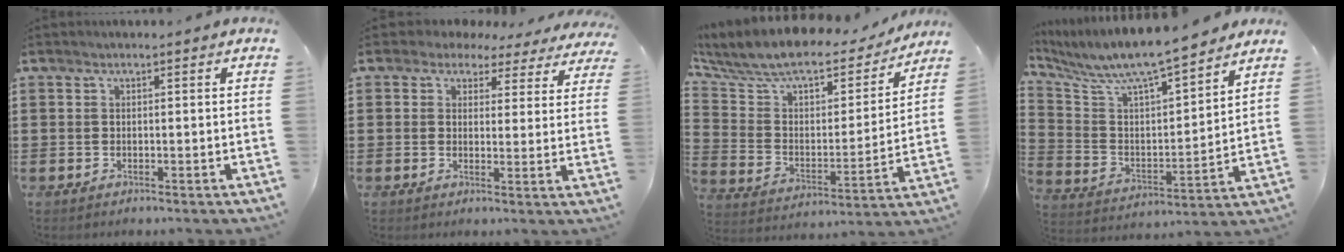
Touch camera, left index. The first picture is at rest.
{"total": 3.2, "force": [2.5, 1.8, 0.7], "torque": [-0.031, -0.007, 0.042]}
{"total": 8.1, "force": [6.8, 2.8, 3.5], "torque": [-0.102, -0.049, 0.112]}
{"total": 7.7, "force": [7.0, 1.0, 3.2], "torque": [-0.097, -0.049, 0.114]}